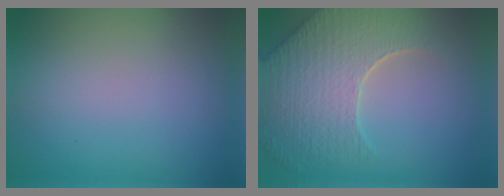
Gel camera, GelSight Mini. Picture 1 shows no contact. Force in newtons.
{"total": 7.9, "press": 5.9, "slide": 5.3}